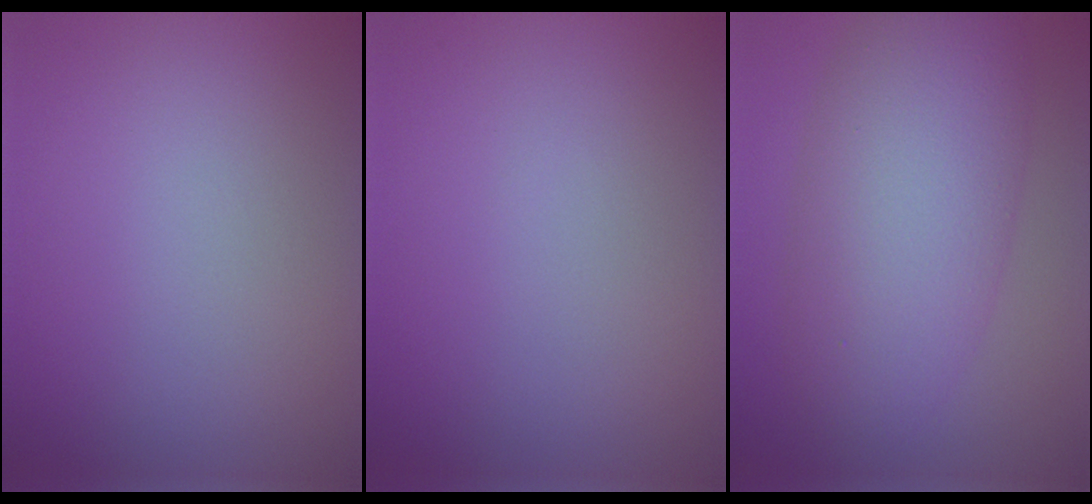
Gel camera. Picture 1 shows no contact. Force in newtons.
{"total": 0.0}
{"total": 8.7, "press": 8.7, "slide": 0.1}